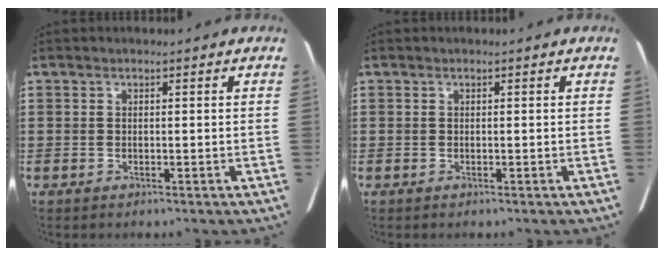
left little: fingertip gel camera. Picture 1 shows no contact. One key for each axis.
{"total": 0.0}